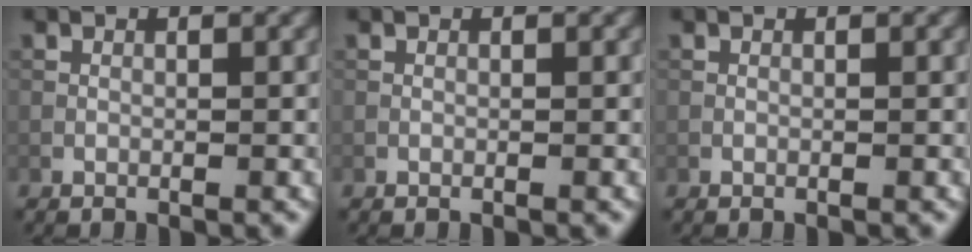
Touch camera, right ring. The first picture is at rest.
{"total": 0.0}
{"total": 0.0}